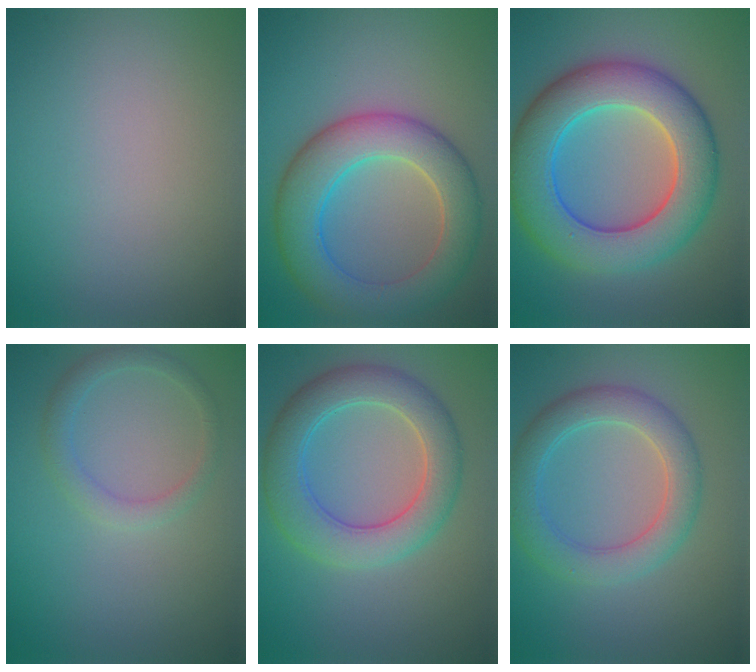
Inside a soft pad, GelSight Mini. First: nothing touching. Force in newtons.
{"total": 7.5, "press": 7.5, "slide": 0.7}
{"total": 10.4, "press": 10.4, "slide": 0.2}
{"total": 1.9, "press": 1.9, "slide": 0.1}
{"total": 6.0, "press": 6.0, "slide": 0.2}
{"total": 4.7, "press": 4.7, "slide": 0.1}